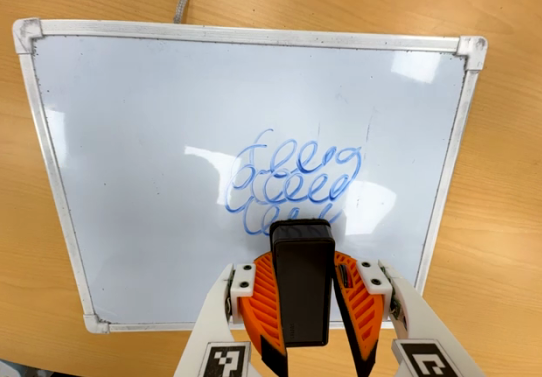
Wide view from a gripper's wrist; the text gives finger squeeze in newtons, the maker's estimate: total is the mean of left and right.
{"total": 10.6, "left": 9.5, "right": 11.7}